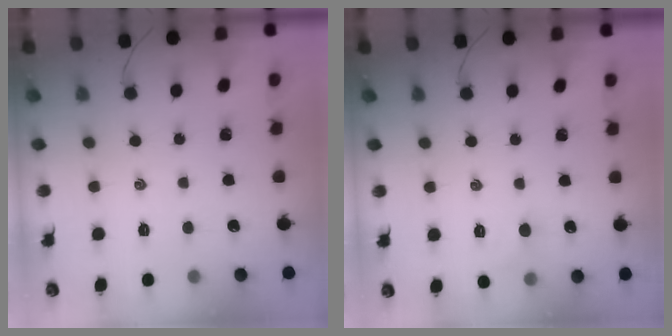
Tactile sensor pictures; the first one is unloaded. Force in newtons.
{"total": 5.1, "press": 4.8, "slide": 1.6}